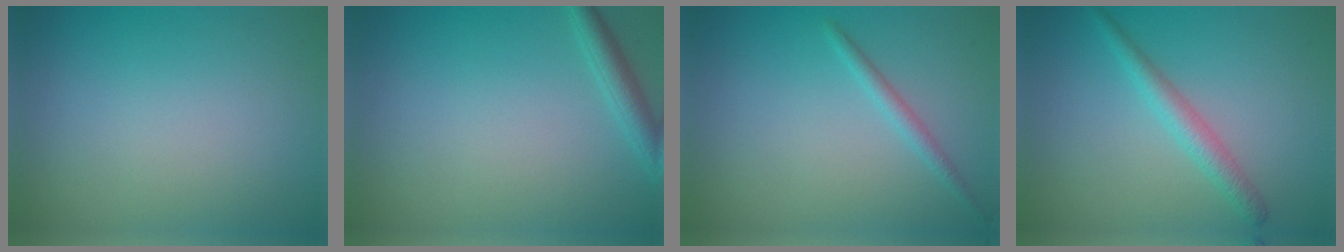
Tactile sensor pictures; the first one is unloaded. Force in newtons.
{"total": 2.1, "press": 2.0, "slide": 0.2}
{"total": 1.3, "press": 1.3, "slide": 0.0}
{"total": 2.4, "press": 2.4, "slide": 0.1}